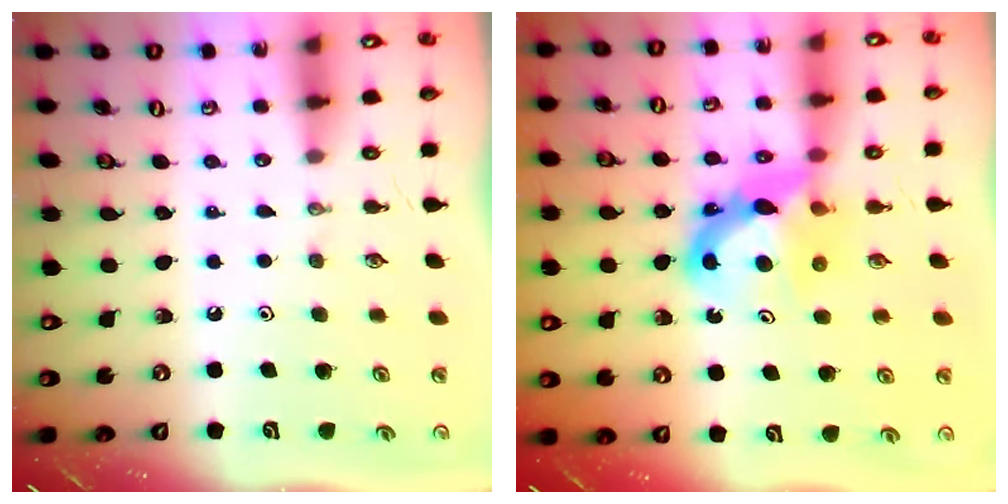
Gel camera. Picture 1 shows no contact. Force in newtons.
{"total": 9.4, "press": 9.4, "slide": 0.5}